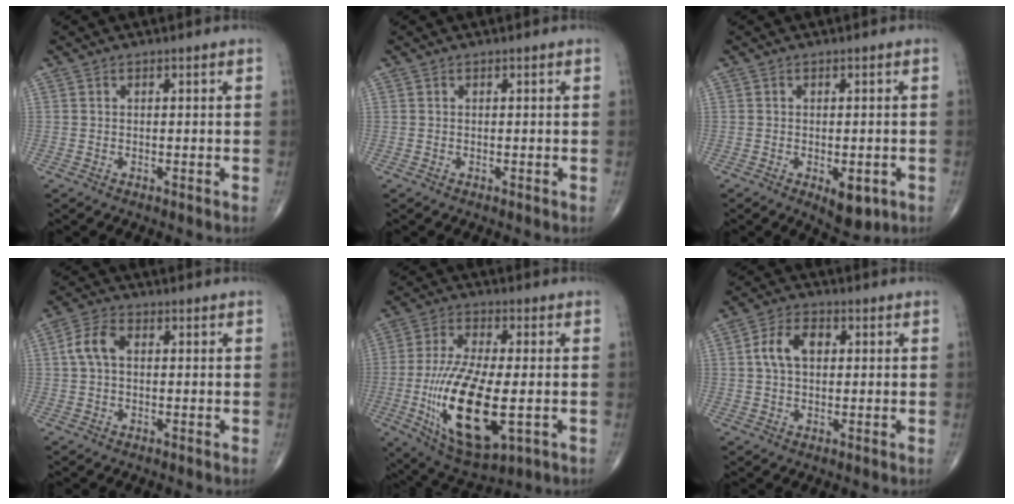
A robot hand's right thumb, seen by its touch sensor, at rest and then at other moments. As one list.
[{"total": 0.0}, {"total": 5.2, "force": [-1.9, 2.5, 4.2], "torque": [-0.044, -0.002, -0.016]}, {"total": 5.1, "force": [0.6, 3.2, 4.0], "torque": [-0.087, 0.018, 0.007]}, {"total": 19.3, "force": [-3.8, 7.4, 17.5], "torque": [-0.343, -0.012, -0.053]}, {"total": 6.6, "force": [1.1, 4.2, 5.0], "torque": [-0.089, 0.015, 0.015]}]